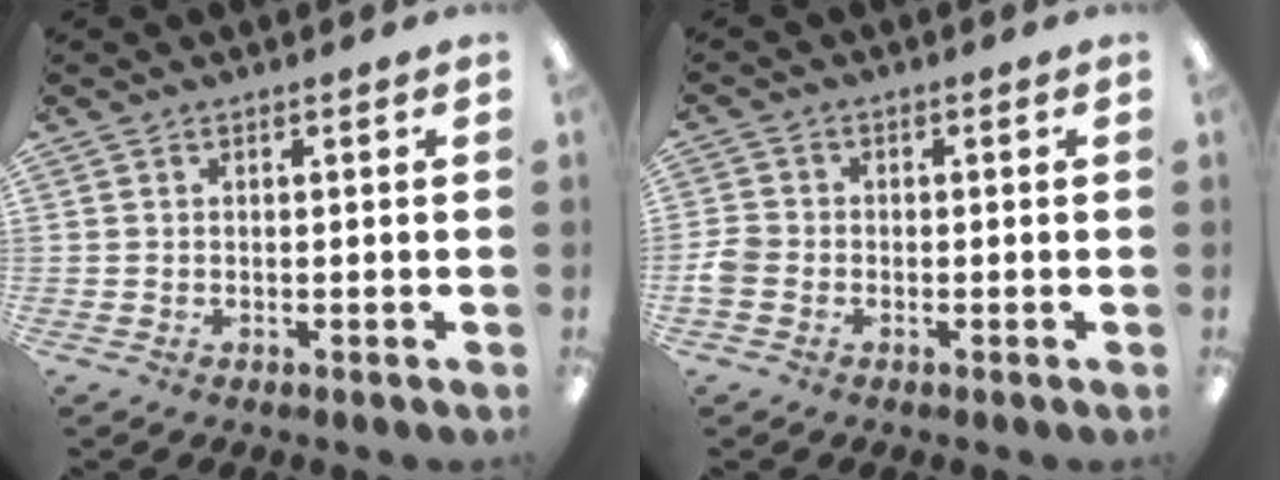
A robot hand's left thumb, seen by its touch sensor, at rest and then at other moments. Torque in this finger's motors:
{"motor_torque": [-0.03, 0.04, 0.02, -0.01, 0.00]}